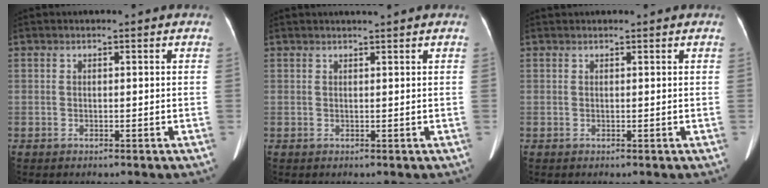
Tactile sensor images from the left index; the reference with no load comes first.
{"total": 1.8, "force": [1.7, -0.5, 0.6], "torque": [-0.006, 0.010, 0.031]}
{"total": 2.0, "force": [2.0, 0.3, 0.4], "torque": [-0.010, 0.027, 0.028]}